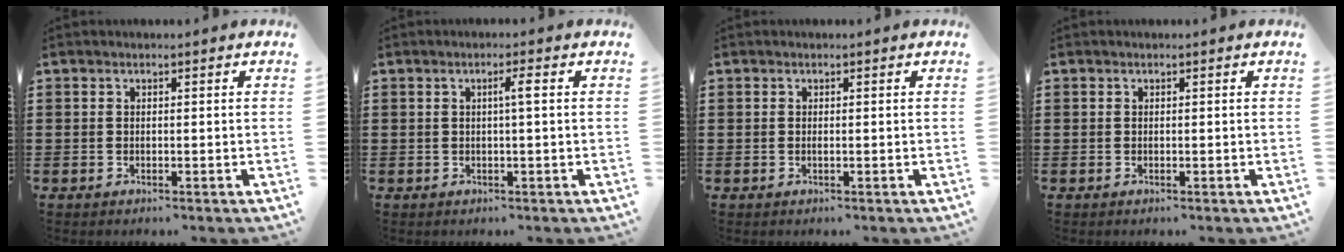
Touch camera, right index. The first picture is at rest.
{"total": 2.1, "force": [0.2, -0.1, 2.0], "torque": [-0.037, 0.000, 0.000]}
{"total": 0.0}
{"total": 0.0}